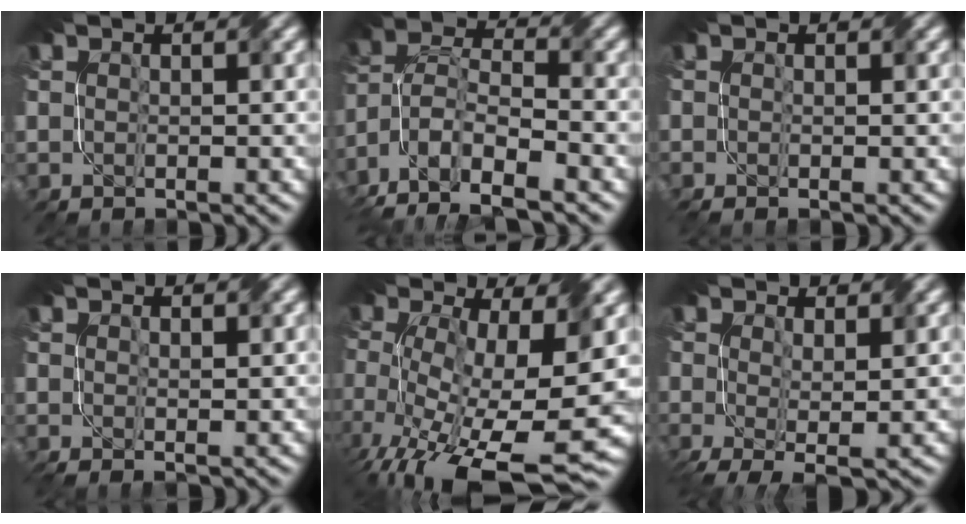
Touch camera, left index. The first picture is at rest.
{"total": 10.0, "force": [-6.8, 3.7, 6.3], "torque": [-0.120, -0.003, -0.134]}
{"total": 1.0, "force": [-0.4, 0.2, 0.9], "torque": [-0.017, -0.009, -0.007]}
{"total": 1.0, "force": [0.4, 0.2, 0.9], "torque": [-0.012, -0.001, 0.013]}
{"total": 15.4, "force": [-4.4, 6.7, 13.2], "torque": [-0.242, -0.041, -0.051]}
{"total": 3.9, "force": [-0.2, 1.3, 3.7], "torque": [-0.072, -0.010, -0.001]}